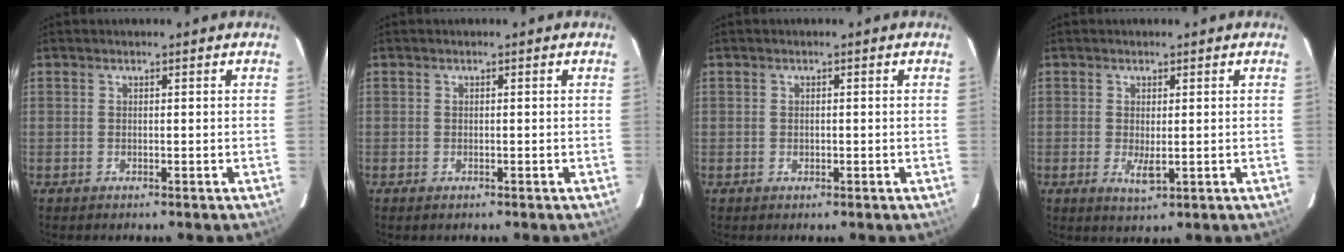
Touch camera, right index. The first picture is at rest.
{"total": 0.6, "force": [-0.4, 0.4, 0.3], "torque": [-0.005, -0.002, -0.008]}
{"total": 0.7, "force": [-0.2, 0.6, 0.3], "torque": [-0.004, 0.001, -0.002]}
{"total": 3.3, "force": [-0.5, 1.2, 3.0], "torque": [-0.056, -0.012, -0.004]}